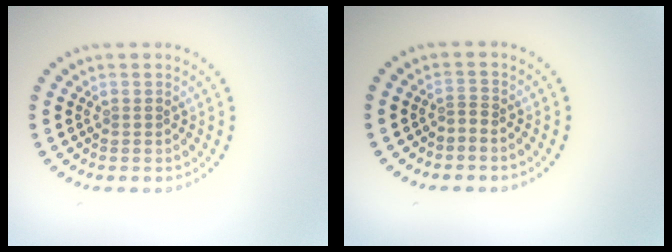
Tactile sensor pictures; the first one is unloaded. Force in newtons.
{"total": 0.6, "press": 0.0, "slide": 0.6}